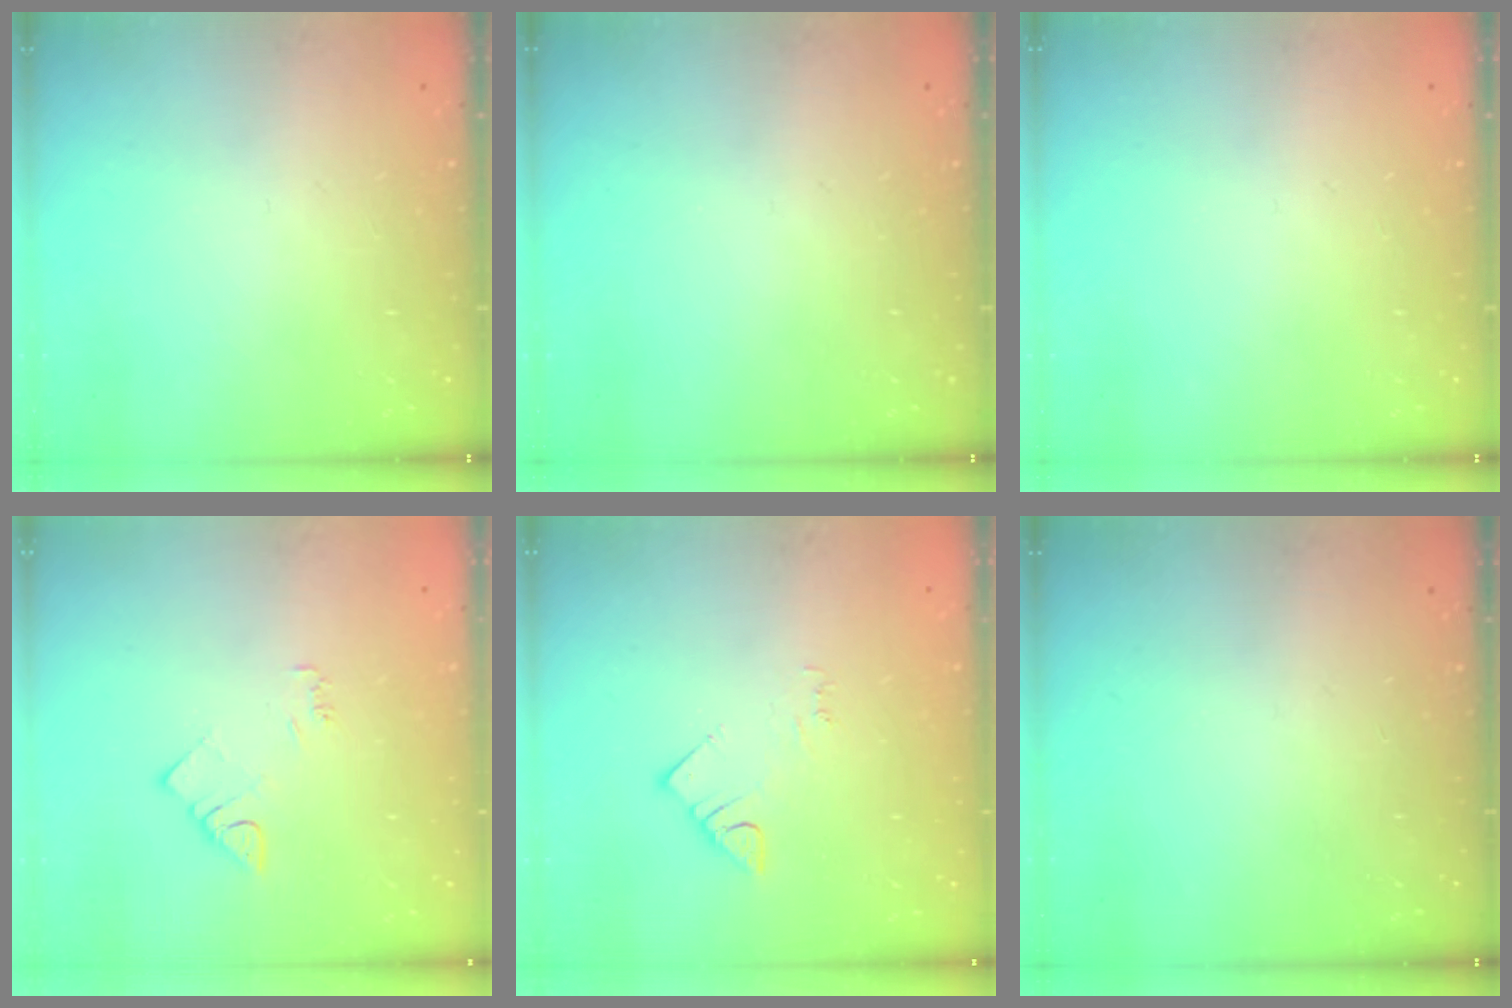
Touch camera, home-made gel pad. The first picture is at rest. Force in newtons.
{"total": 0.0}
{"total": 0.0}
{"total": 4.5, "press": 4.5, "slide": 0.5}
{"total": 2.8, "press": 2.8, "slide": 0.2}
{"total": 0.0}